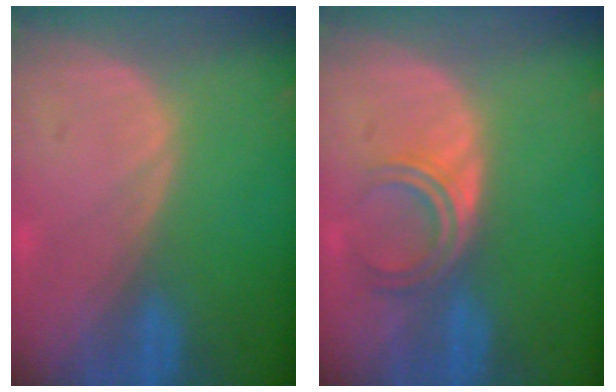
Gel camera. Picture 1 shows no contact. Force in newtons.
{"total": 4.8, "press": 4.0, "slide": 2.6}